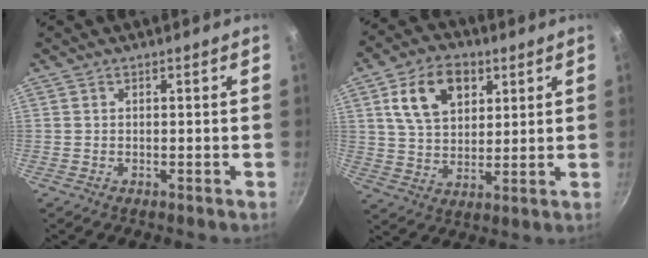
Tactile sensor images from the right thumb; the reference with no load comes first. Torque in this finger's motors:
{"motor_torque": [-0.23, 0.54, 0.55, 0.52, 0.15]}